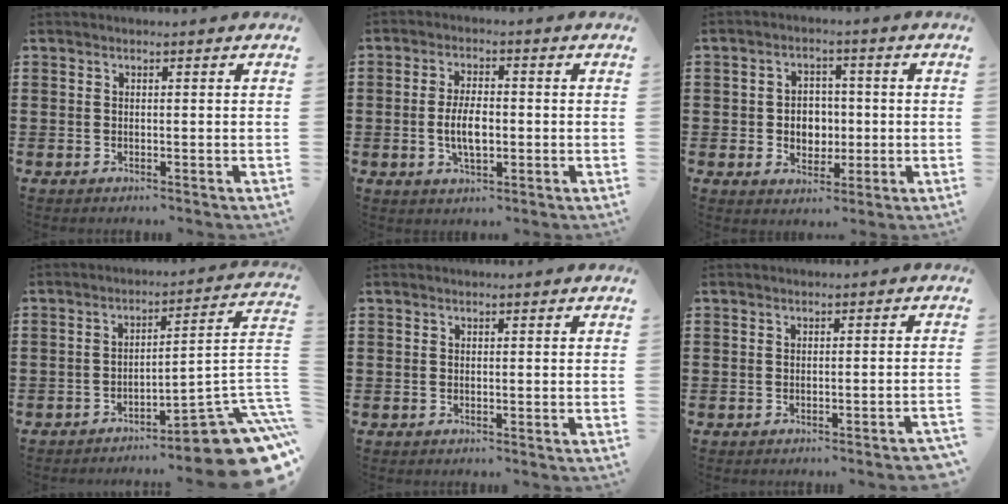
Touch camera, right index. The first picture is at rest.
{"total": 5.5, "force": [-0.7, 2.3, 4.9], "torque": [-0.094, -0.005, -0.017]}
{"total": 4.4, "force": [-0.3, 3.9, 2.1], "torque": [-0.036, 0.005, -0.011]}
{"total": 10.6, "force": [-7.3, 1.5, 7.5], "torque": [-0.090, 0.009, -0.135]}
{"total": 0.0}
{"total": 1.1, "force": [-0.9, -0.2, 0.6], "torque": [-0.009, -0.002, -0.017]}